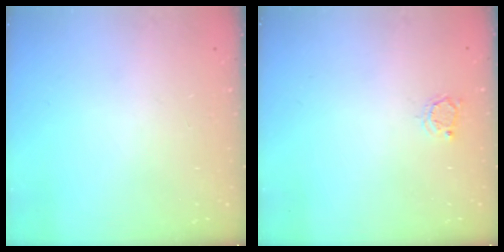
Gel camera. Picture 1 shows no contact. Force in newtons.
{"total": 2.9, "press": 2.9, "slide": 0.3}